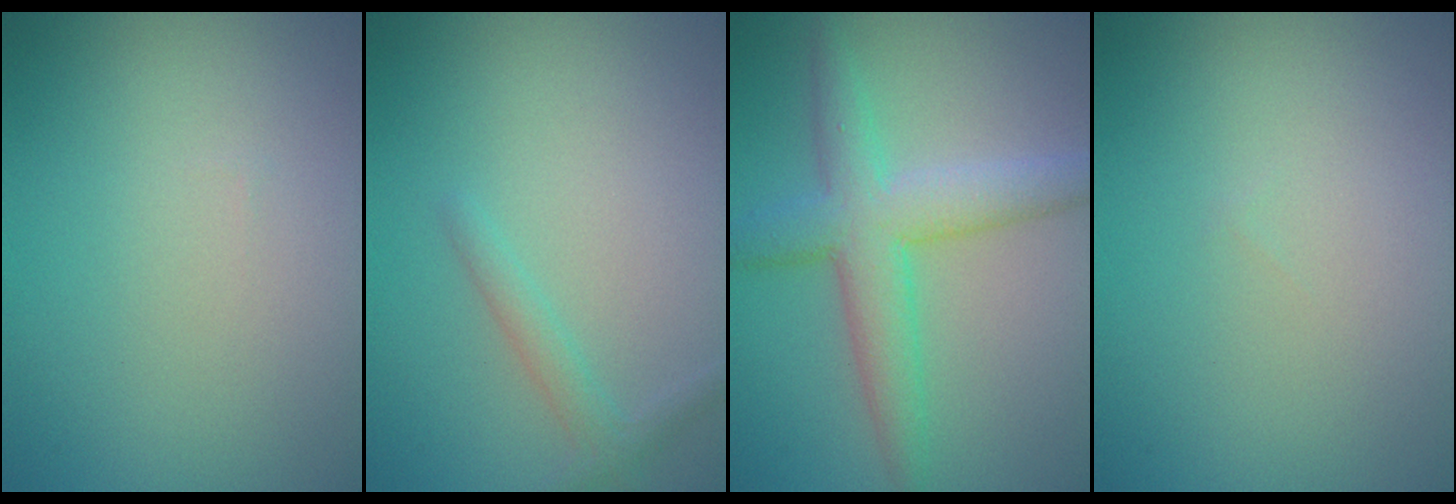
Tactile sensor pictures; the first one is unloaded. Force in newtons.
{"total": 1.6, "press": 1.6, "slide": 0.1}
{"total": 5.3, "press": 5.3, "slide": 0.2}
{"total": 0.0}